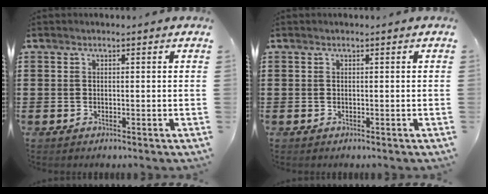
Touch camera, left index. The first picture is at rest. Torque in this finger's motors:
{"motor_torque": [-0.12, -0.11, -0.04, -0.01]}